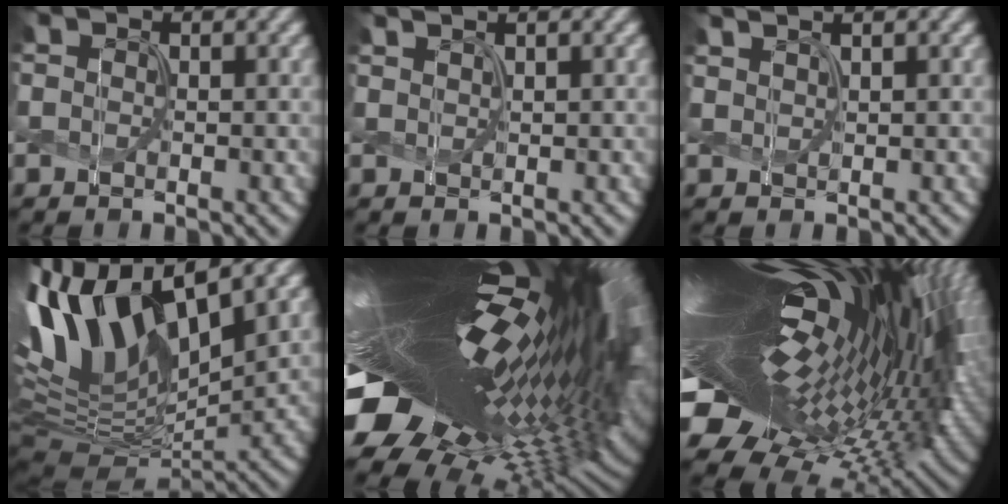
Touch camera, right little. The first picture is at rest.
{"total": 1.3, "force": [1.1, 0.1, 0.7], "torque": [-0.003, 0.003, 0.003]}
{"total": 2.0, "force": [1.6, 0.3, 1.1], "torque": [-0.008, 0.012, 0.006]}
{"total": 14.3, "force": [4.8, 5.9, 12.2], "torque": [-0.242, 0.020, 0.079]}
{"total": 21.0, "force": [2.2, 8.2, 19.2], "torque": [-0.337, -0.011, 0.028]}
{"total": 21.5, "force": [4.1, 7.5, 19.7], "torque": [-0.314, -0.005, 0.051]}